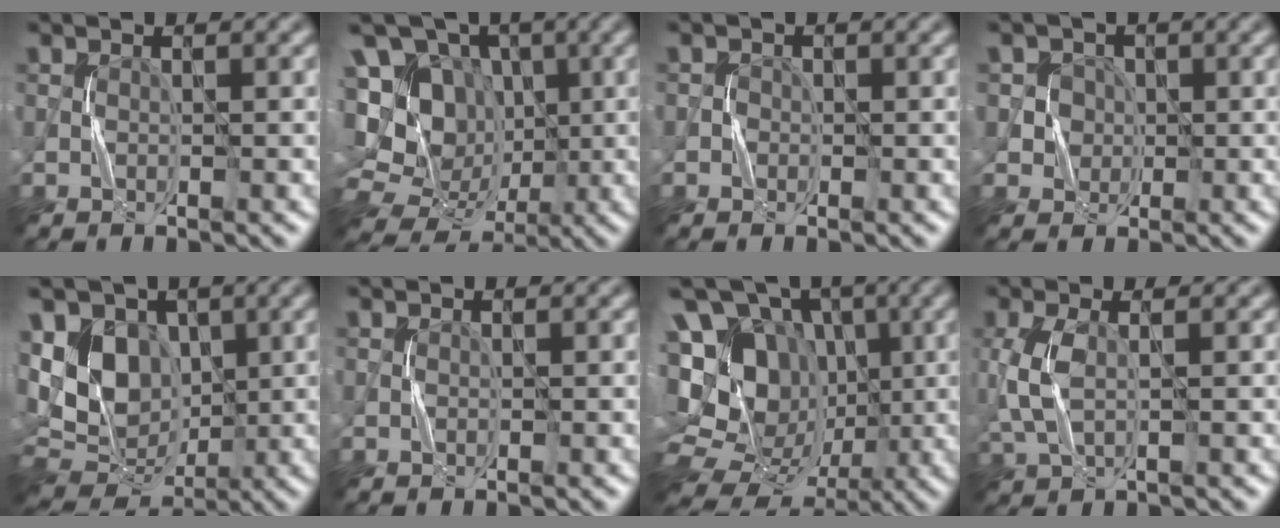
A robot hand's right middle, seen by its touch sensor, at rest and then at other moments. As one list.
[{"total": 15.2, "force": [0.8, 13.8, 6.3], "torque": [-0.163, 0.028, 0.005]}, {"total": 0.7, "force": [-0.3, 0.7, 0.0], "torque": [0.005, 0.000, -0.006]}, {"total": 3.5, "force": [0.8, 3.2, 0.9], "torque": [-0.004, 0.012, 0.011]}, {"total": 9.4, "force": [1.2, 7.2, 5.9], "torque": [-0.118, 0.004, 0.027]}, {"total": 0.0}, {"total": 17.4, "force": [1.8, 14.9, 8.9], "torque": [-0.202, 0.044, 0.024]}, {"total": 3.3, "force": [0.3, 1.3, 3.0], "torque": [-0.086, 0.001, 0.006]}]